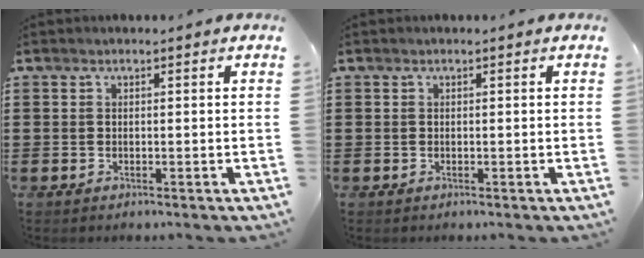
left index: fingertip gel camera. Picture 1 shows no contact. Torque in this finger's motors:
{"motor_torque": [0.00, 0.00, 0.00, 0.00]}